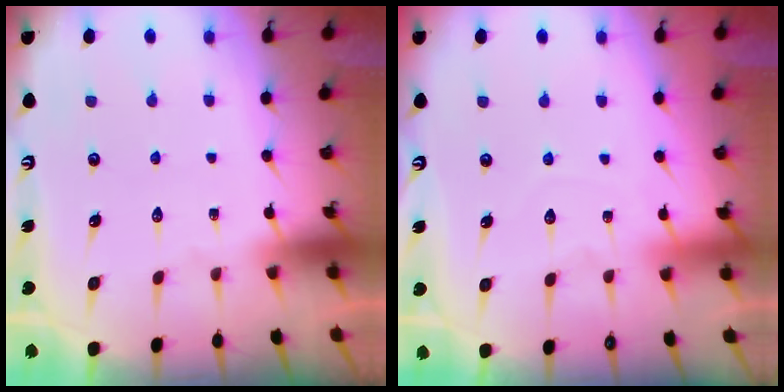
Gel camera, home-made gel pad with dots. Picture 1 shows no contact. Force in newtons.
{"total": 4.4, "press": 4.4, "slide": 0.5}